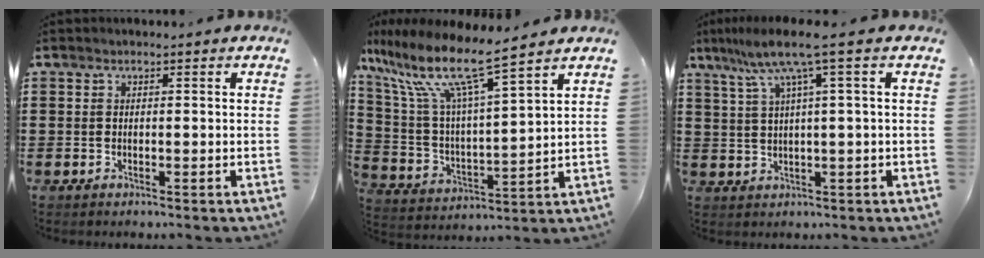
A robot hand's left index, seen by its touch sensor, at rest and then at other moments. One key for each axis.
{"total": 11.4, "fx": 8.6, "fy": 1.4, "fz": 7.2, "tx": -0.173, "ty": -0.051, "tz": 0.145}
{"total": 7.2, "fx": 2.9, "fy": -0.2, "fz": 6.5, "tx": -0.142, "ty": -0.008, "tz": 0.043}